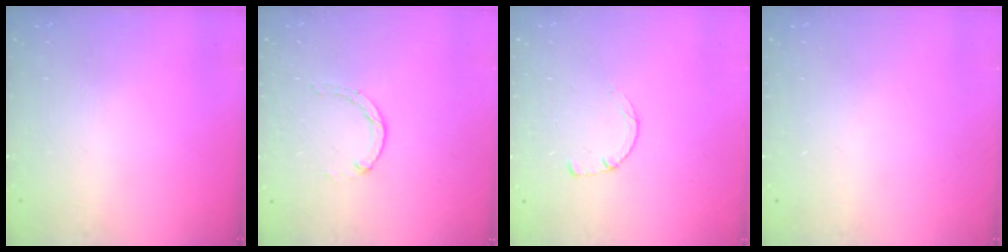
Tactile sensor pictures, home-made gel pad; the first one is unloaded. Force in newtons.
{"total": 0.8, "press": 0.7, "slide": 0.2}
{"total": 2.6, "press": 2.5, "slide": 0.3}
{"total": 0.0}